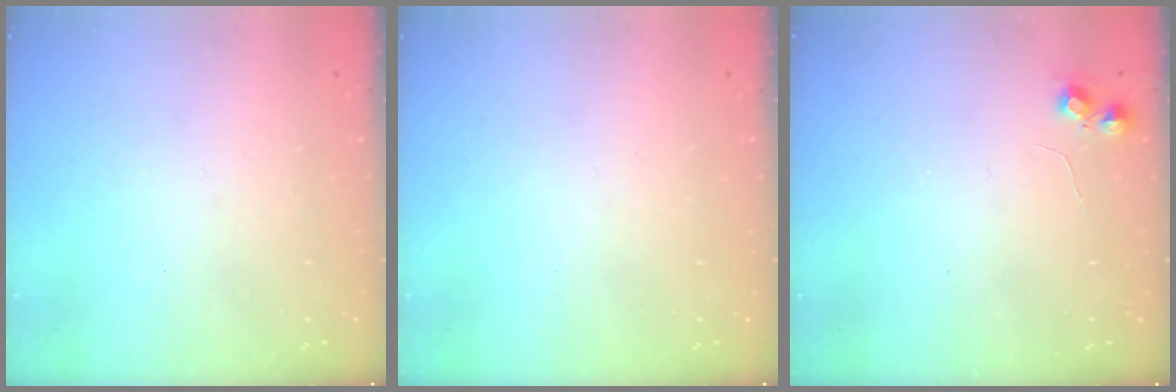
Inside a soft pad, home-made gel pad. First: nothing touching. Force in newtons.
{"total": 0.0}
{"total": 5.9, "press": 5.8, "slide": 0.8}